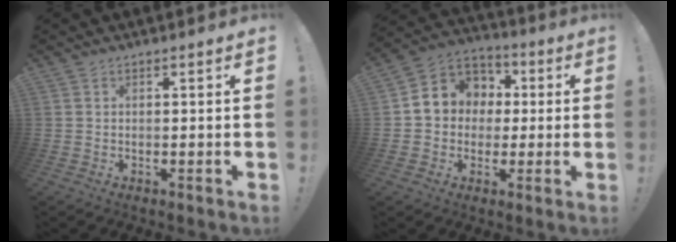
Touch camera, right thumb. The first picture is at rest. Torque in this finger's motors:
{"motor_torque": [1.55, 1.48, 0.72, 0.14, 0.05]}